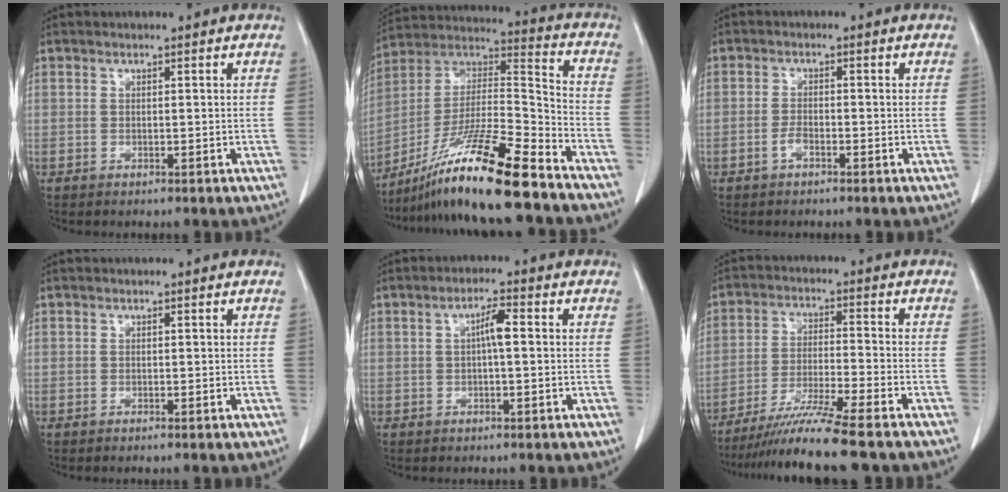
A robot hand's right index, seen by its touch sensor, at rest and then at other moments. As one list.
[{"total": 19.7, "force": [-14.6, -0.1, 13.2], "torque": [-0.256, -0.016, -0.267]}, {"total": 1.8, "force": [-1.1, 0.6, 1.3], "torque": [-0.023, 0.003, -0.021]}, {"total": 0.0}, {"total": 3.2, "force": [0.2, 0.5, 3.2], "torque": [-0.057, 0.007, 0.003]}, {"total": 11.1, "force": [-9.0, -1.7, 6.2], "torque": [-0.103, -0.031, -0.155]}]